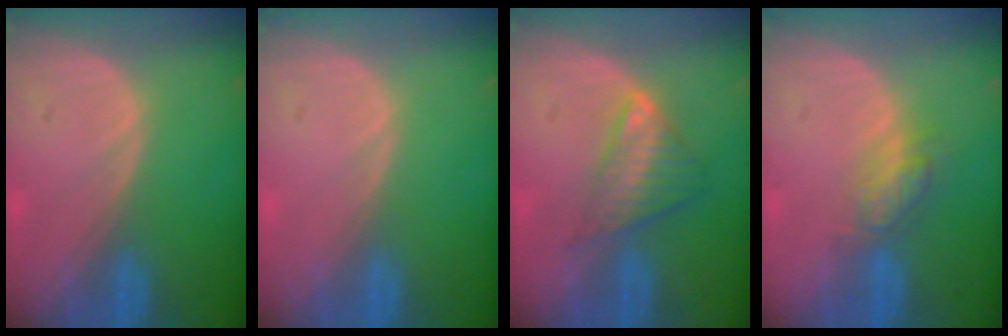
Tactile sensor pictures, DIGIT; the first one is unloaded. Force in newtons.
{"total": 0.0}
{"total": 6.1, "press": 5.3, "slide": 3.1}
{"total": 4.6, "press": 4.1, "slide": 2.1}